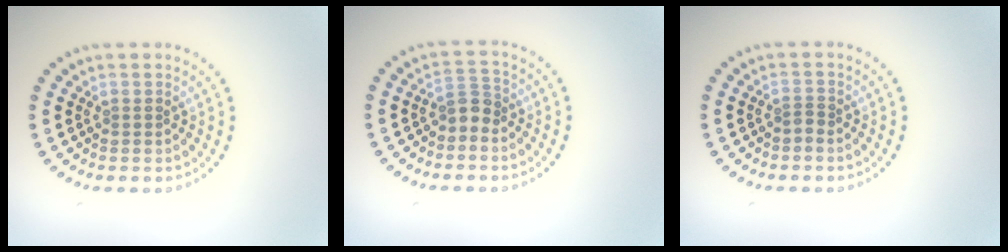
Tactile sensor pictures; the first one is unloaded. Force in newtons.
{"total": 1.9, "press": 1.5, "slide": 1.1}
{"total": 0.6, "press": 0.4, "slide": 0.5}